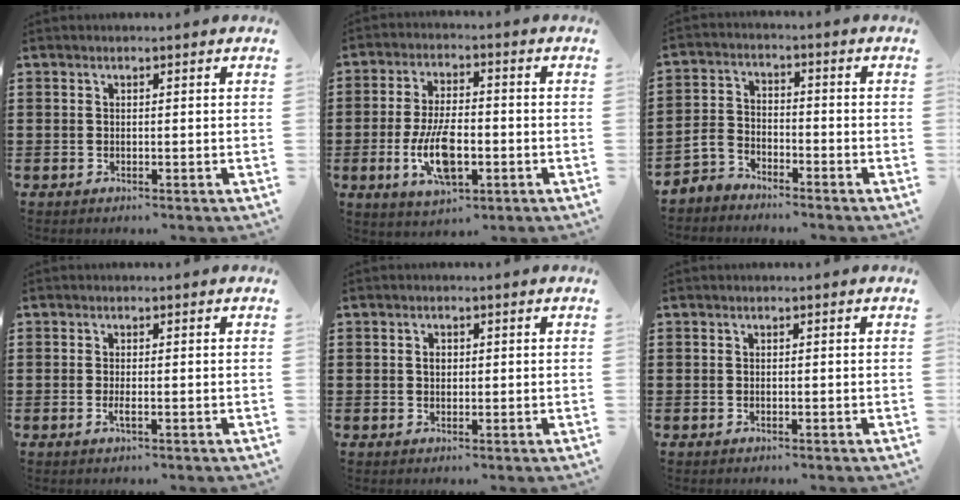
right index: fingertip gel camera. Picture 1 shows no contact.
{"total": 9.5, "force": [-2.5, 4.1, 8.3], "torque": [-0.168, -0.010, -0.046]}
{"total": 3.3, "force": [-3.0, 1.4, 0.4], "torque": [-0.029, -0.003, -0.068]}
{"total": 1.3, "force": [-0.4, 0.2, 1.2], "torque": [-0.029, -0.007, -0.009]}
{"total": 1.3, "force": [0.2, 0.9, 0.9], "torque": [-0.019, 0.007, 0.003]}
{"total": 0.0}